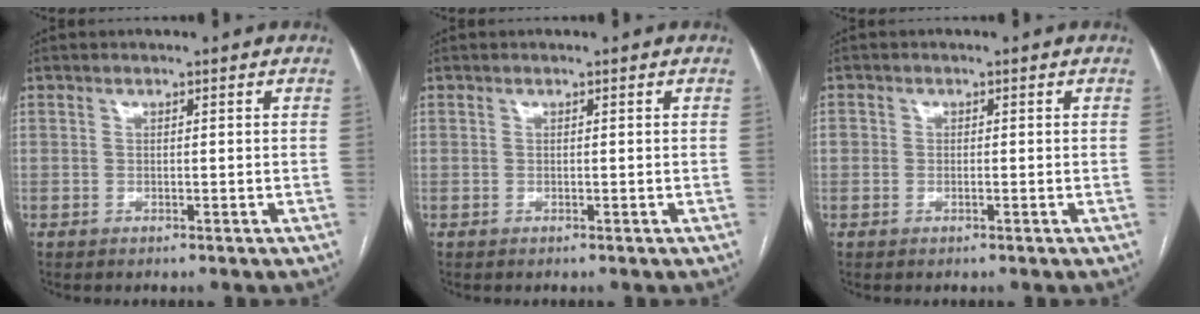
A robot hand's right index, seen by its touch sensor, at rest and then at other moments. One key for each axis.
{"total": 0.0}
{"total": 1.7, "fx": -0.3, "fy": 1.3, "fz": 1.1, "tx": -0.021, "ty": 0.005, "tz": -0.004}